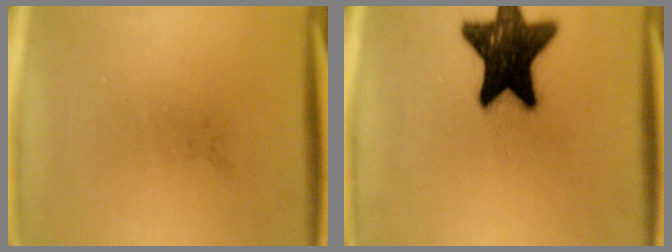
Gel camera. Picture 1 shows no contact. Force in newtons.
{"total": 17.4}